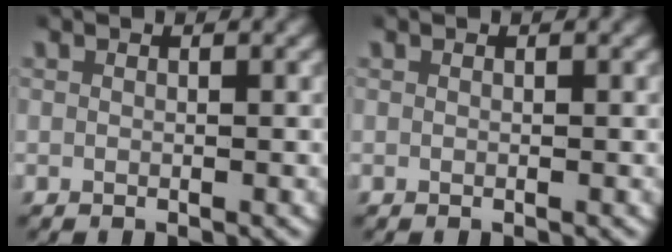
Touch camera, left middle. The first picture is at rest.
{"total": 0.0}